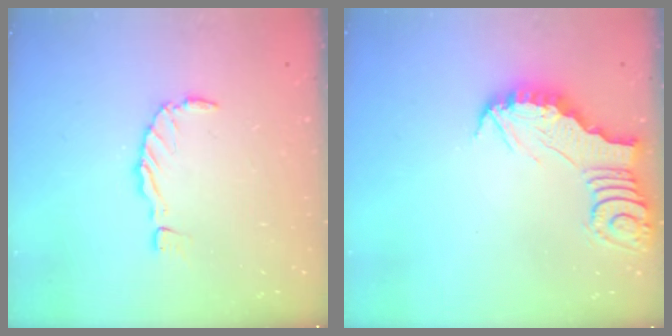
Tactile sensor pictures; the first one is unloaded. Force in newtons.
{"total": 3.0, "press": 2.9, "slide": 0.3}